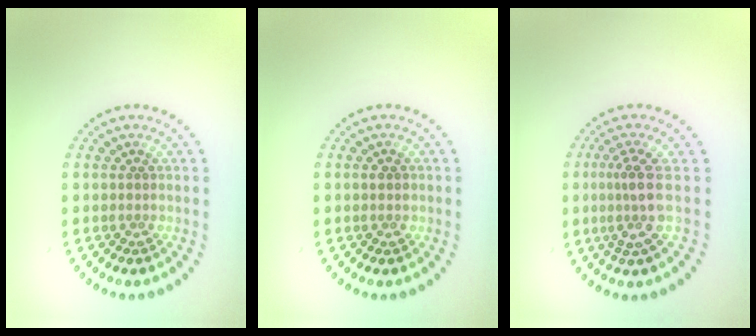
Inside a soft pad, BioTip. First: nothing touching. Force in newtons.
{"total": 1.0, "press": 1.0, "slide": 0.1}
{"total": 2.9, "press": 2.2, "slide": 2.0}